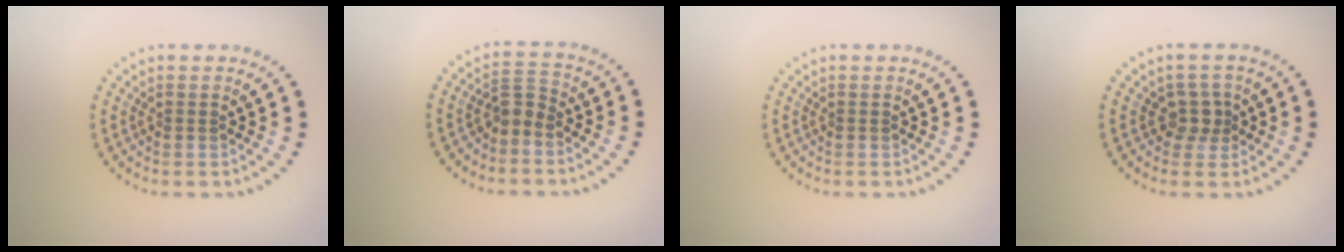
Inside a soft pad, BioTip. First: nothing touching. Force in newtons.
{"total": 1.9, "press": 1.5, "slide": 1.0}
{"total": 0.0}
{"total": 1.9, "press": 1.6, "slide": 1.1}